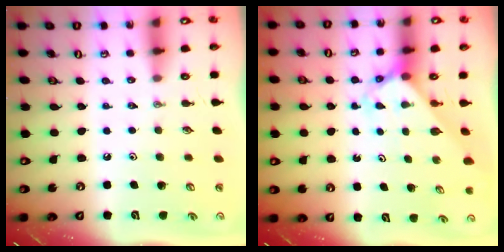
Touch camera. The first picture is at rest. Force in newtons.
{"total": 2.7, "press": 2.7, "slide": 0.2}